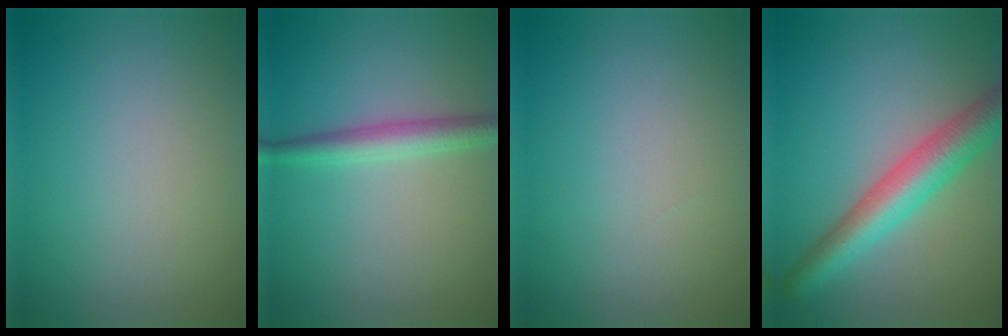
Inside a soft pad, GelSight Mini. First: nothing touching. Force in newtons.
{"total": 2.7, "press": 2.7, "slide": 0.1}
{"total": 0.0}
{"total": 5.8, "press": 5.8, "slide": 0.3}